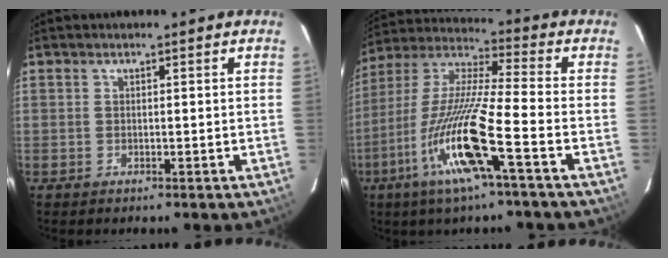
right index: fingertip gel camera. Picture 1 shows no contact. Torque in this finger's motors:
{"motor_torque": [2.05, -0.09, 0.88, 0.21]}